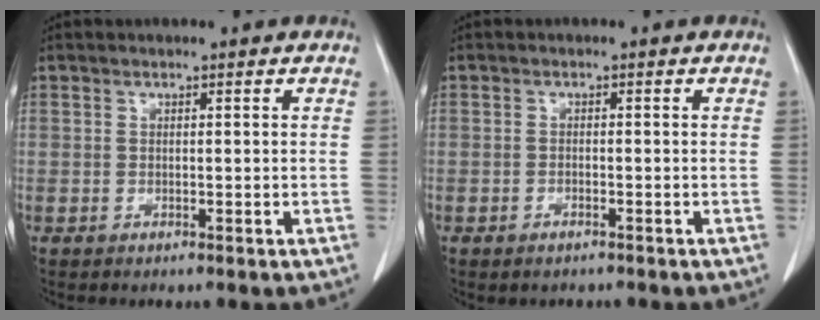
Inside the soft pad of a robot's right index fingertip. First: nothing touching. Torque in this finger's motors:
{"motor_torque": [0.00, -0.02, 0.00, 0.00]}